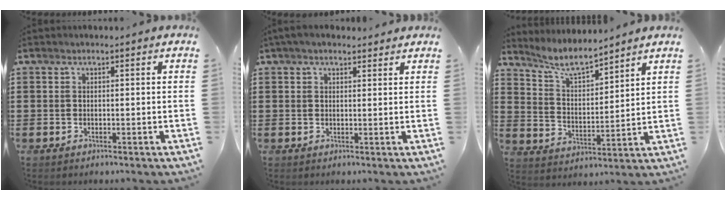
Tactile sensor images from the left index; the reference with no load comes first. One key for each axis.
{"total": 2.4, "fx": 1.9, "fy": 0.8, "fz": 1.1, "tx": -0.026, "ty": 0.006, "tz": 0.037}
{"total": 6.5, "fx": 5.8, "fy": 0.8, "fz": 2.9, "tx": -0.077, "ty": -0.028, "tz": 0.101}